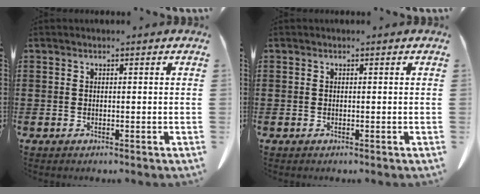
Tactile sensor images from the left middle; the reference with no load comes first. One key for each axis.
{"total": 0.0}